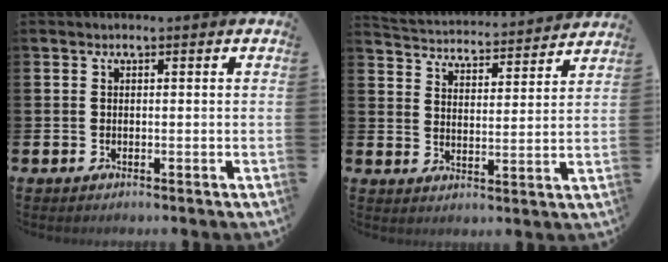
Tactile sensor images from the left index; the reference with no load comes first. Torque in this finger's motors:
{"motor_torque": [-0.59, -0.96, -0.19, -0.04]}